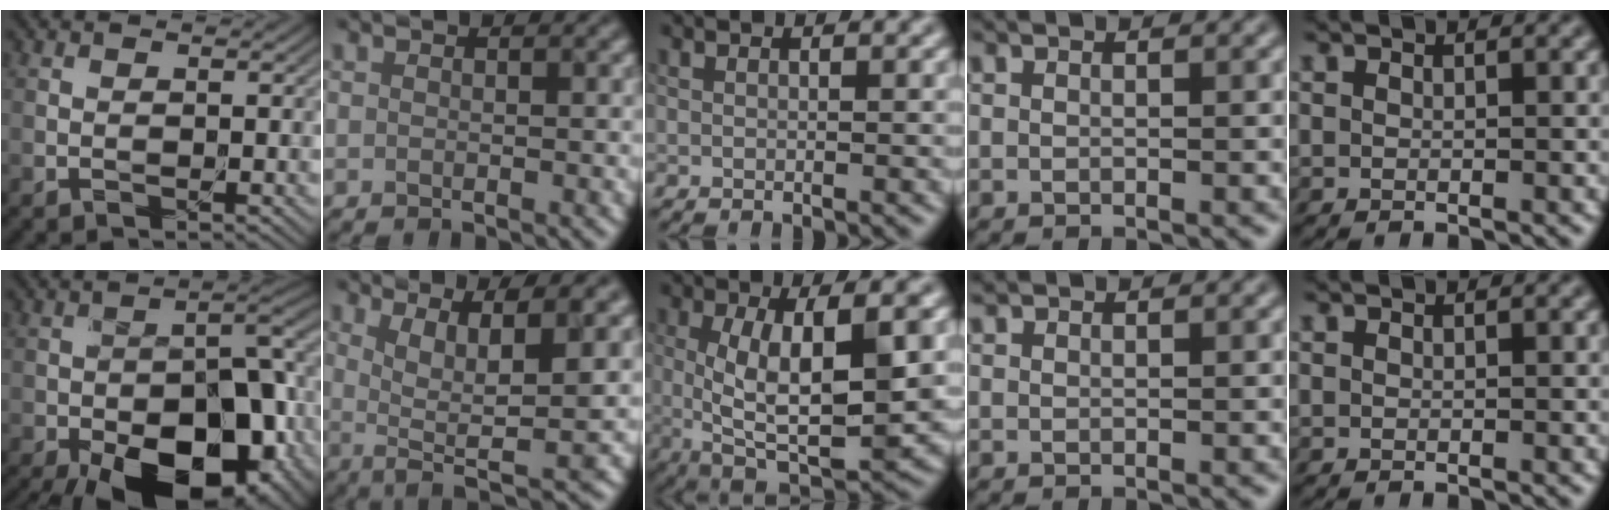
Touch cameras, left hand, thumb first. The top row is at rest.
{"thumb": {"total": 19.1, "force": [-10.1, 10.2, 12.6], "torque": [-0.148, -0.021, -0.145]}, "index": {"total": 7.4, "force": [0.5, 1.5, 7.2], "torque": [-0.115, 0.002, 0.041]}, "middle": {"total": 8.0, "force": [-1.2, 2.3, 7.6], "torque": [-0.150, -0.029, 0.010]}, "ring": {"total": 0.9, "force": [0.8, 0.3, 0.3], "torque": [-0.002, 0.006, 0.005]}}